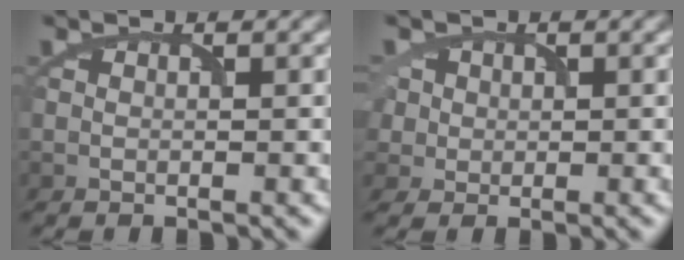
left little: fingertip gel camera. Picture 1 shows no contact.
{"total": 3.0, "force": [0.7, 2.7, 1.0], "torque": [-0.021, 0.017, 0.012]}